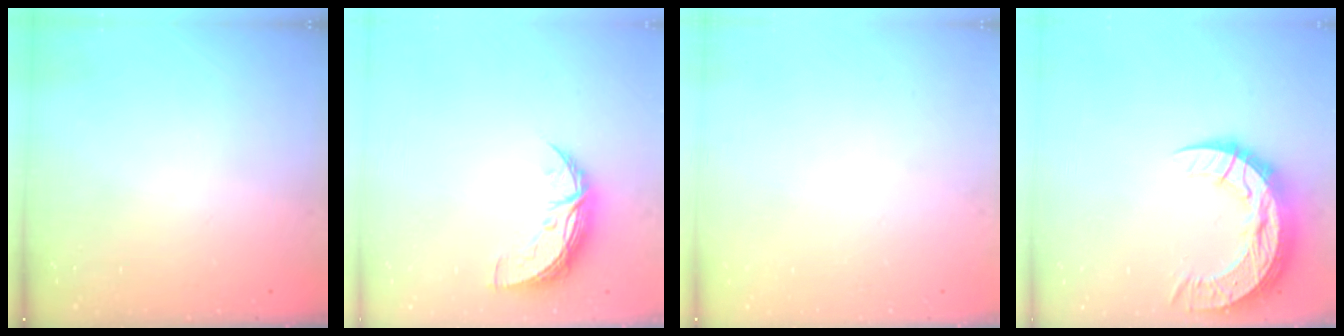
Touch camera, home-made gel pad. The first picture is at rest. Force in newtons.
{"total": 8.8, "press": 8.8, "slide": 0.4}
{"total": 0.0}
{"total": 15.4, "press": 15.3, "slide": 1.1}